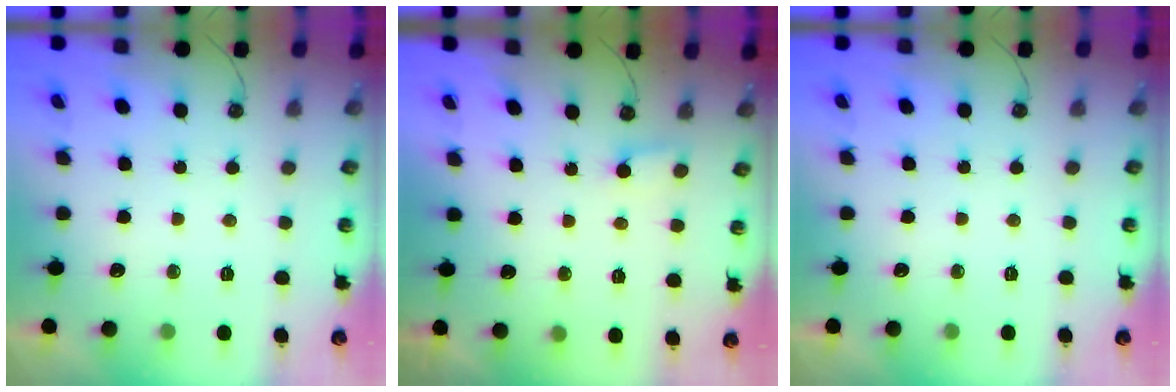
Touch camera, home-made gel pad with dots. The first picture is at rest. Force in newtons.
{"total": 3.9, "press": 3.9, "slide": 0.3}
{"total": 0.0}